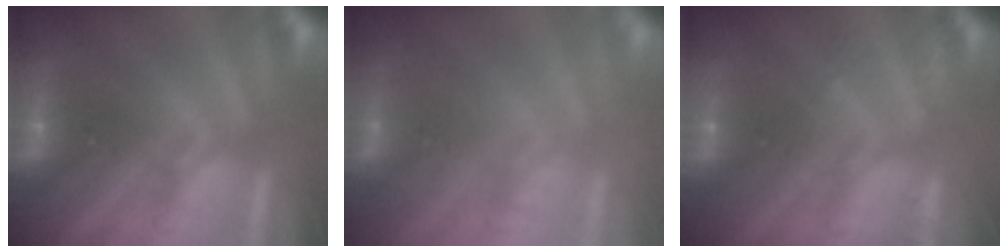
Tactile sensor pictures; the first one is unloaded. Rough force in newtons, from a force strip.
{"total": 2.1}
{"total": 2.1}